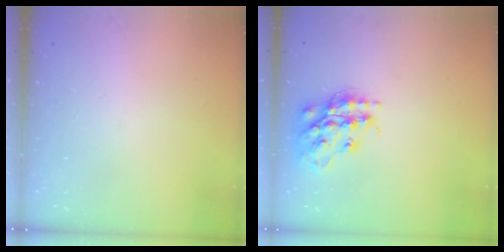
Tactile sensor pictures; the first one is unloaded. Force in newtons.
{"total": 17.4, "press": 17.4, "slide": 1.4}